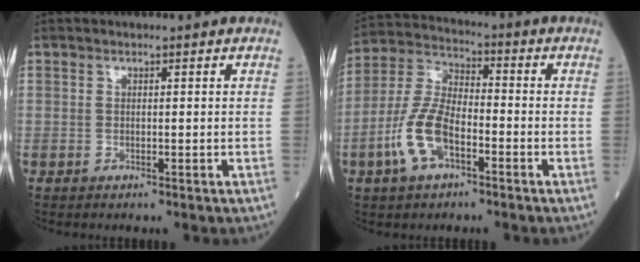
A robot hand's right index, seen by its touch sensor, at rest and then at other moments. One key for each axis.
{"total": 10.1, "fx": -4.1, "fy": 4.4, "fz": 8.1, "tx": -0.185, "ty": 0.010, "tz": -0.084}